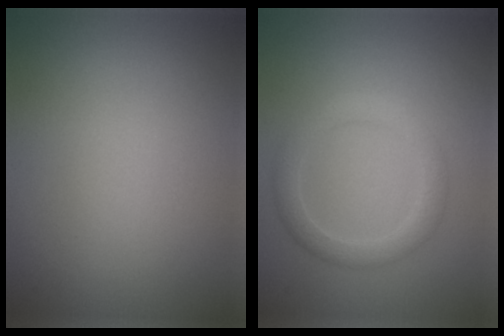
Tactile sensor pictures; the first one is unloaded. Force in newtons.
{"total": 2.6, "press": 2.6, "slide": 0.1}